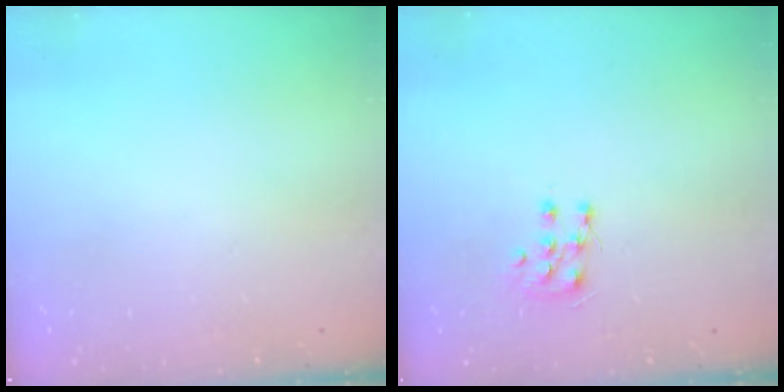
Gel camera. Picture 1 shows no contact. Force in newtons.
{"total": 6.8, "press": 6.7, "slide": 0.6}